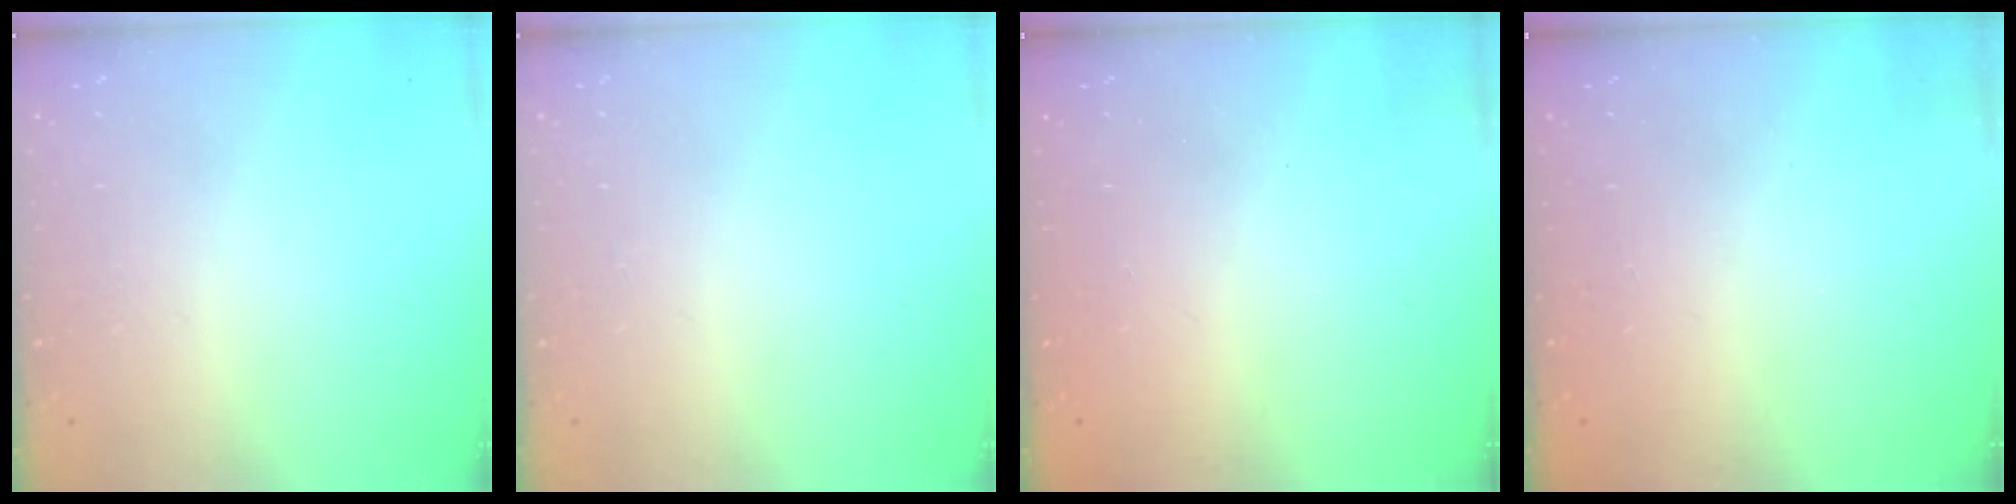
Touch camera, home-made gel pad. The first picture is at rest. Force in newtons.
{"total": 0.0}
{"total": 2.4, "press": 2.3, "slide": 0.8}
{"total": 2.4, "press": 2.3, "slide": 0.7}